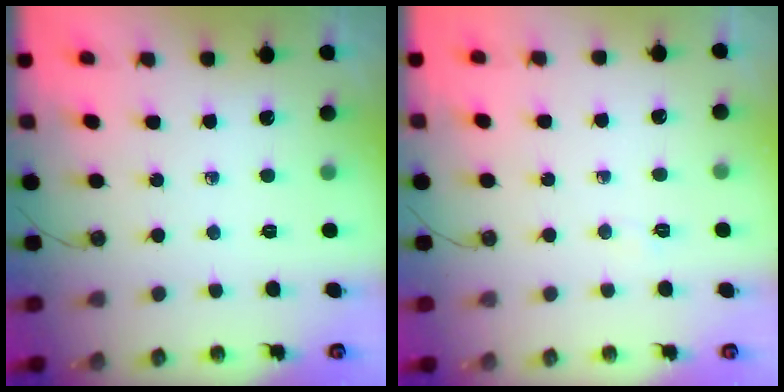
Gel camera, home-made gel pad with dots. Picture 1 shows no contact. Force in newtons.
{"total": 13.8, "press": 3.4, "slide": 13.3}